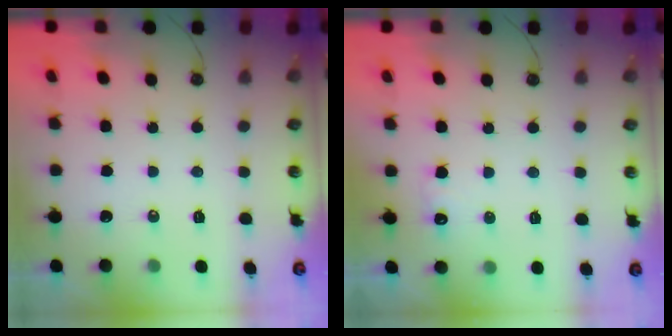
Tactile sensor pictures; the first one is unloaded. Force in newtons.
{"total": 5.7, "press": 5.6, "slide": 1.2}